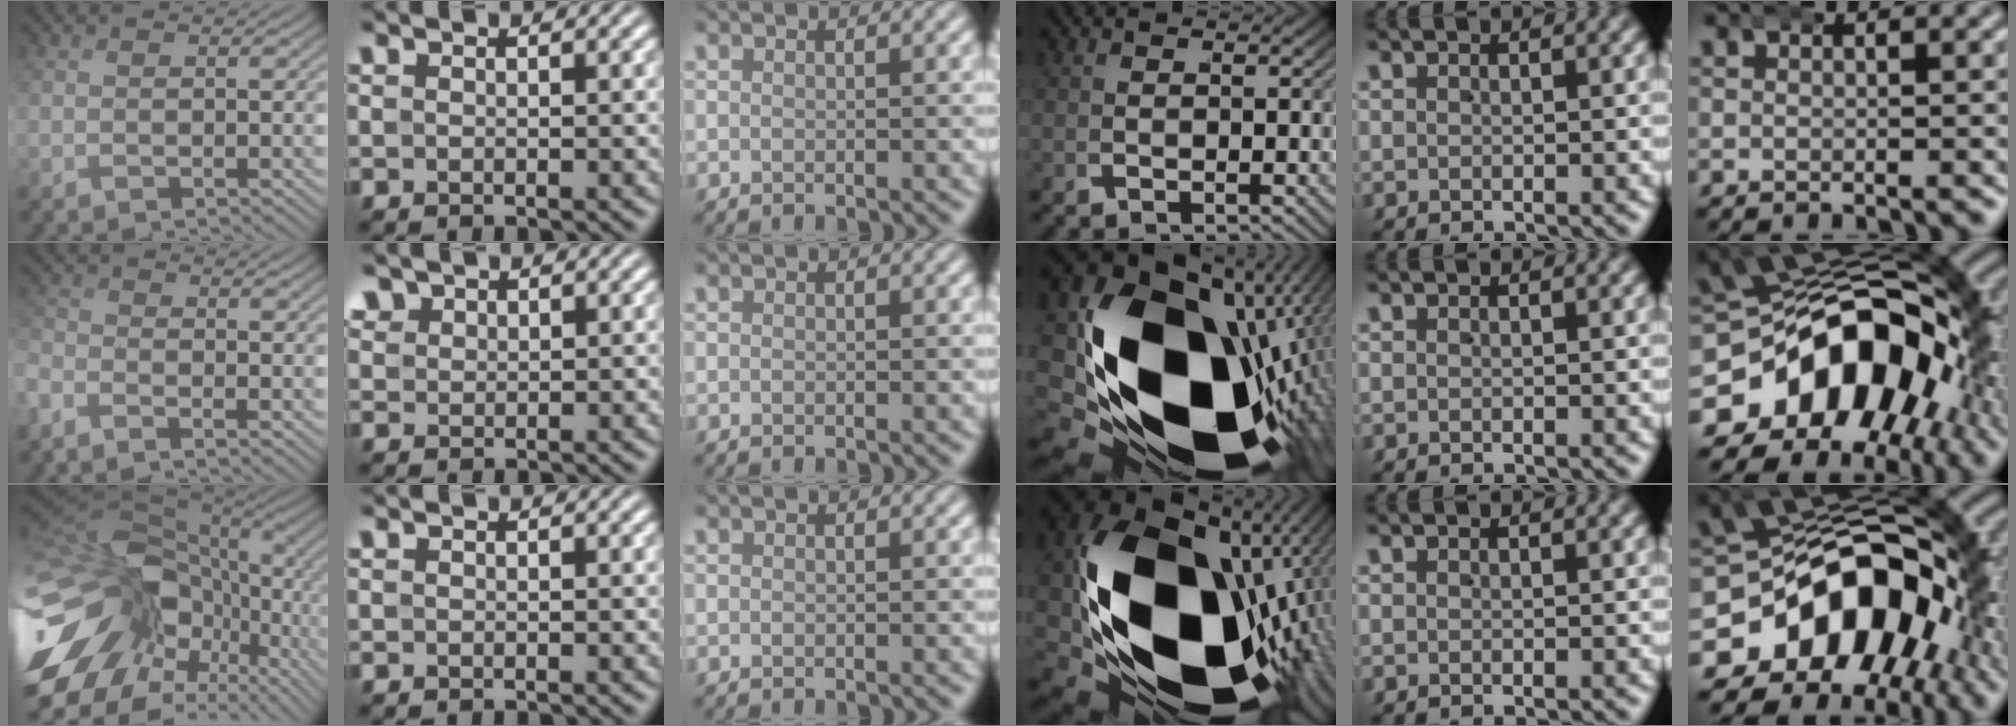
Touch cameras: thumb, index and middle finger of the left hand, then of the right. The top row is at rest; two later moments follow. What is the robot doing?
{"motion": "wrap", "object": "arm wrap"}